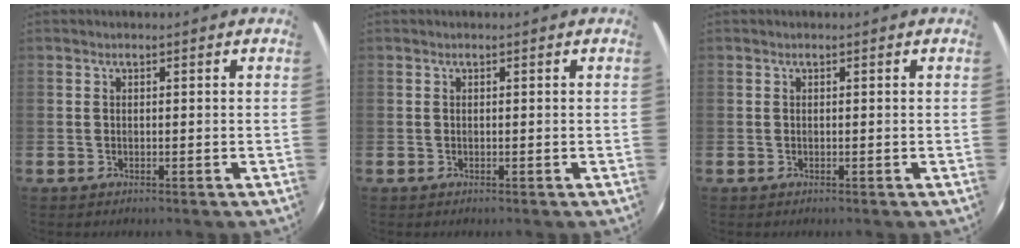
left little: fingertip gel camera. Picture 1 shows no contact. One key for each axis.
{"total": 0.0}
{"total": 0.0}